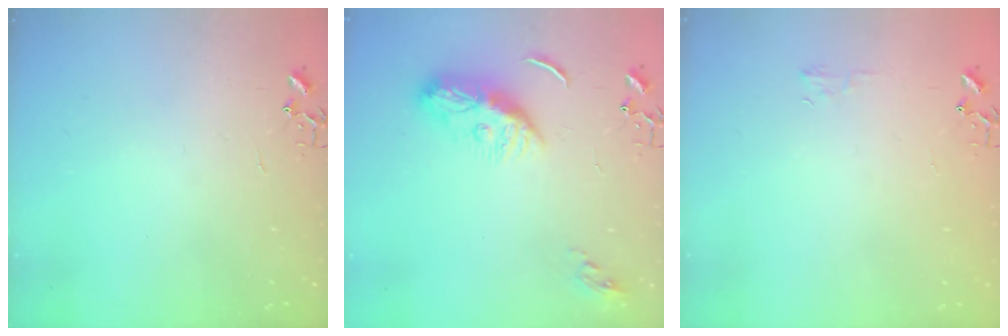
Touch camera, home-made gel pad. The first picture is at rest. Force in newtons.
{"total": 11.0, "press": 11.0, "slide": 0.2}
{"total": 4.1, "press": 4.0, "slide": 0.6}